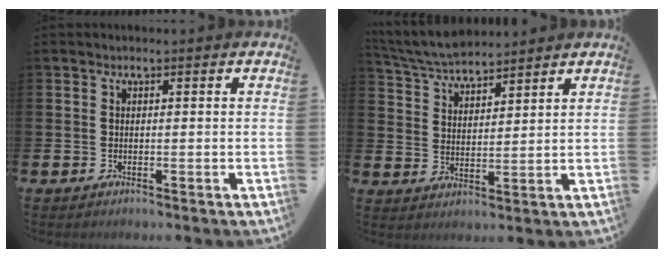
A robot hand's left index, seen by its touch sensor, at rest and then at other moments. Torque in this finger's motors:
{"motor_torque": [0.78, -0.95, 0.11, 0.06]}